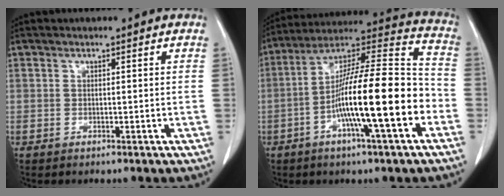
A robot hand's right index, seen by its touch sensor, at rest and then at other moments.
{"total": 19.2, "force": [-5.6, 1.7, 18.2], "torque": [-0.312, 0.007, -0.096]}